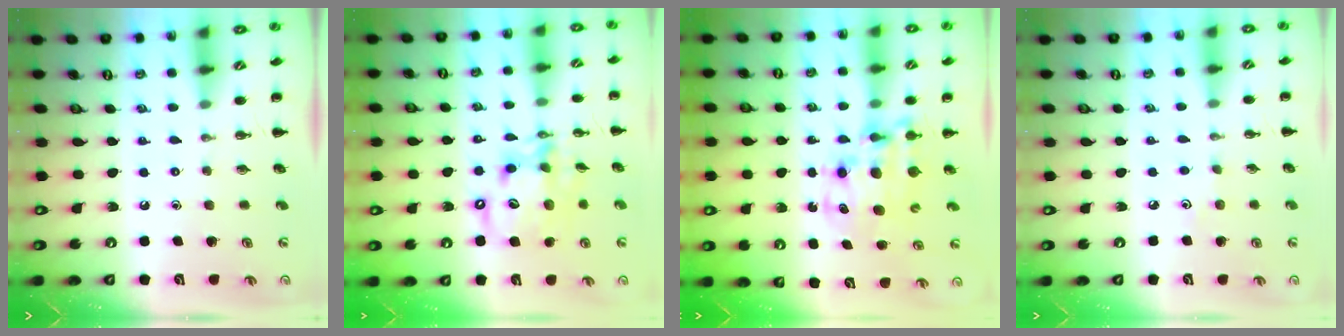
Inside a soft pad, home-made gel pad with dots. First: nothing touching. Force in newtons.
{"total": 13.1, "press": 12.8, "slide": 3.1}
{"total": 9.2, "press": 8.9, "slide": 2.3}
{"total": 2.8, "press": 2.7, "slide": 0.8}